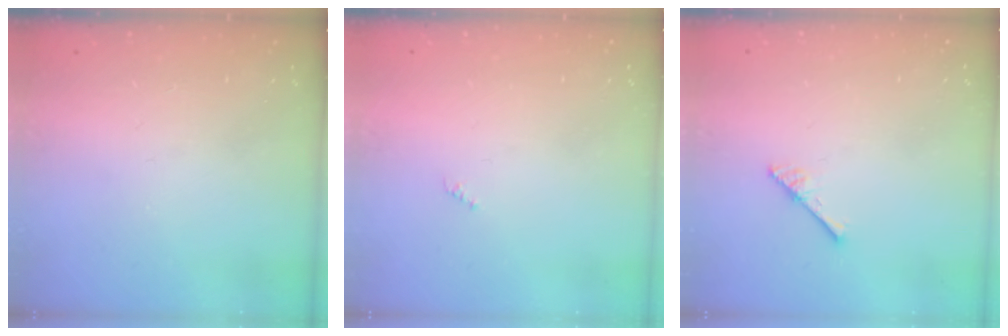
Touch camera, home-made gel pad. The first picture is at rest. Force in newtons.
{"total": 0.0}
{"total": 3.0, "press": 3.0, "slide": 0.3}